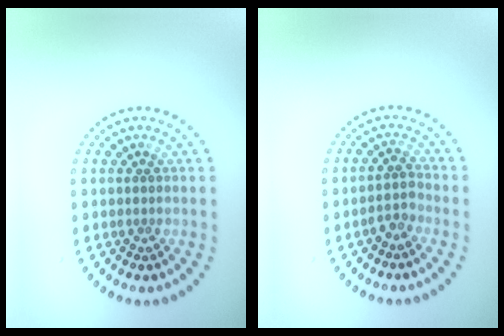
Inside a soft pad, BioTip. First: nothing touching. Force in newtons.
{"total": 1.8, "press": 1.4, "slide": 1.0}